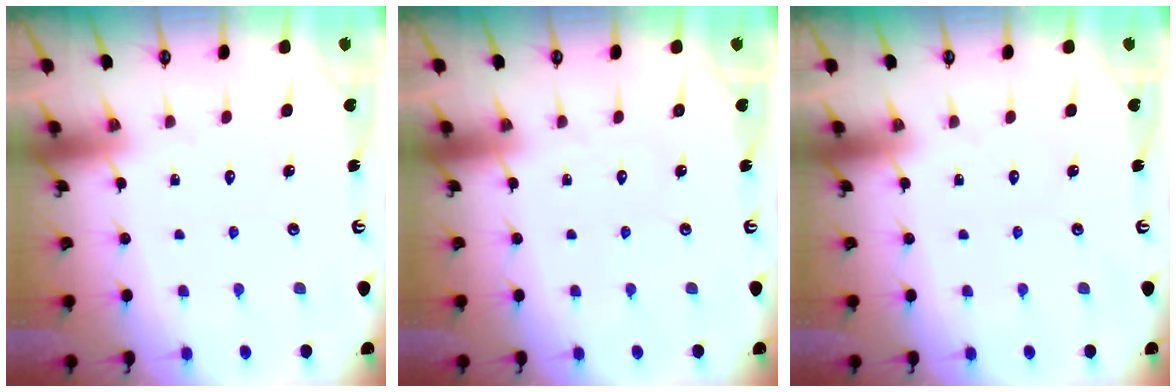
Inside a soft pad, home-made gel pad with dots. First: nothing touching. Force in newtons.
{"total": 0.0}
{"total": 0.0}